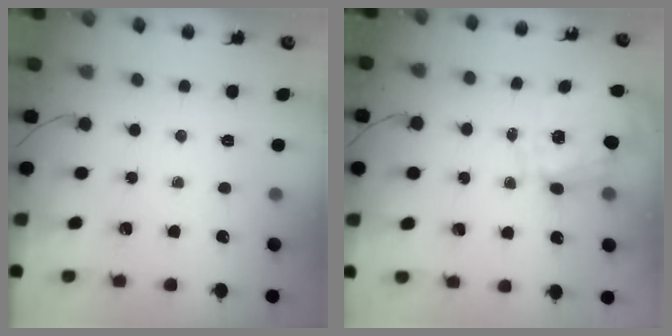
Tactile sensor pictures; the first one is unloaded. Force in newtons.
{"total": 1.8, "press": 1.4, "slide": 1.1}